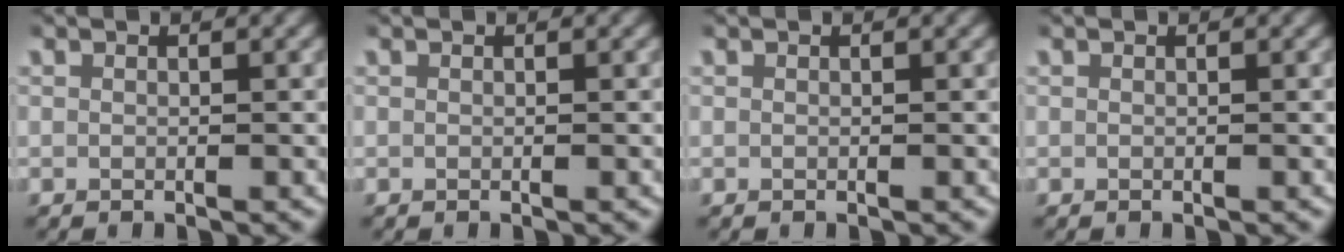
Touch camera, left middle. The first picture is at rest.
{"total": 0.0}
{"total": 0.0}
{"total": 0.0}